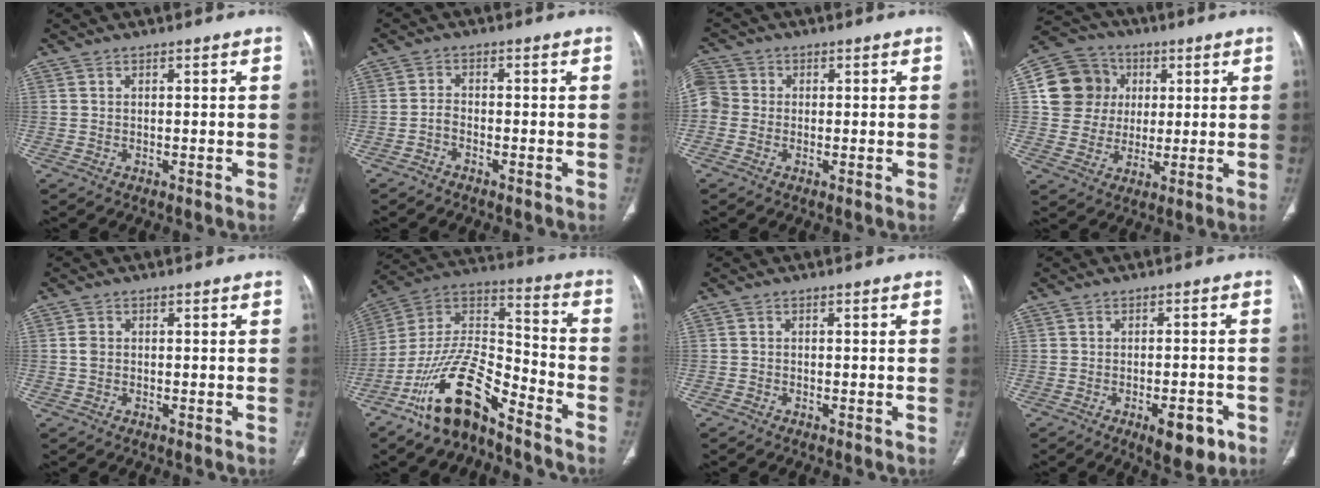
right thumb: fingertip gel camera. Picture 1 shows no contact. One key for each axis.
{"total": 1.7, "fx": -1.2, "fy": 0.8, "fz": 0.9, "tx": -0.017, "ty": 0.013, "tz": -0.027}
{"total": 6.0, "fx": -0.5, "fy": 5.4, "fz": 2.6, "tx": -0.058, "ty": 0.015, "tz": -0.018}
{"total": 12.9, "fx": 2.7, "fy": 11.9, "fz": 4.3, "tx": -0.059, "ty": 0.011, "tz": 0.045}
{"total": 1.5, "fx": -0.2, "fy": 1.2, "fz": 0.9, "tx": -0.016, "ty": 0.002, "tz": -0.006}
{"total": 17.5, "fx": -11.9, "fy": 6.2, "fz": 11.3, "tx": -0.193, "ty": 0.091, "tz": -0.221}
{"total": 0.6, "fx": -0.5, "fy": 0.4, "fz": 0.0, "tx": -0.001, "ty": 0.002, "tz": -0.017}
{"total": 7.0, "fx": -3.4, "fy": 2.9, "fz": 5.4, "tx": -0.060, "ty": 0.008, "tz": -0.042}